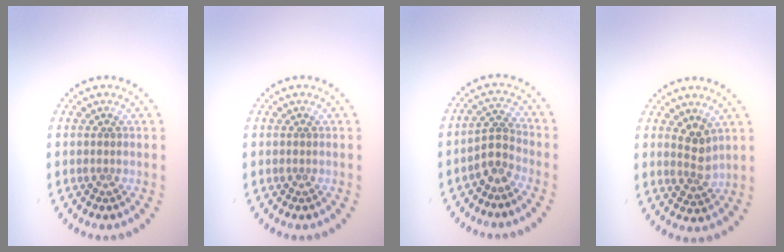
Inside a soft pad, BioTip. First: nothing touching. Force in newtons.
{"total": 0.0}
{"total": 2.4, "press": 1.7, "slide": 1.7}
{"total": 2.4, "press": 2.1, "slide": 1.0}